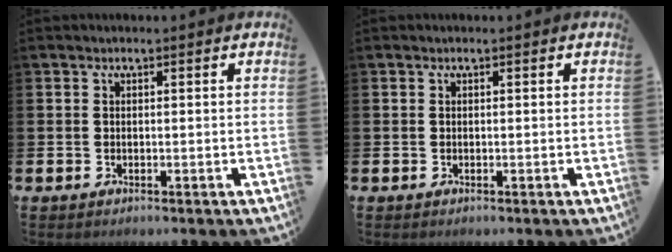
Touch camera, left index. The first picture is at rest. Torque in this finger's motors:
{"motor_torque": [-0.09, 0.09, 0.03, -0.01]}